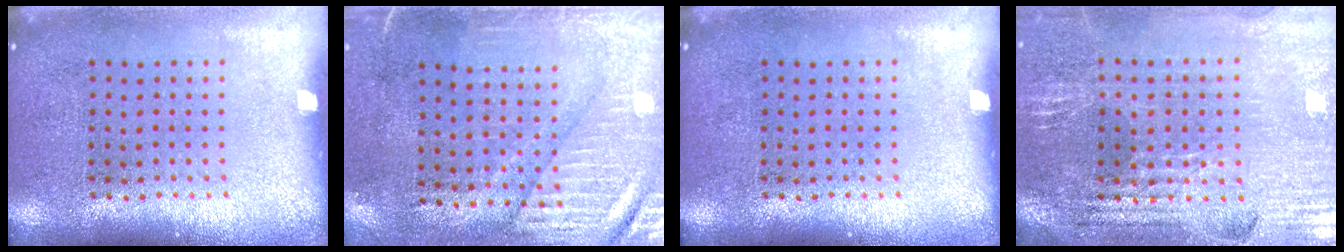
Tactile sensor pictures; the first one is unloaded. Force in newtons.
{"total": 3.0, "press": 2.5, "slide": 1.6}
{"total": 0.0}
{"total": 2.9, "press": 2.8, "slide": 0.4}